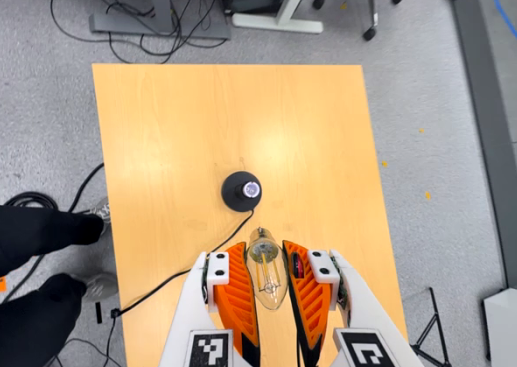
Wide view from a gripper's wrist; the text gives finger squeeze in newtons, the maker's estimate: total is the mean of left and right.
{"total": 22.8, "left": 25.8, "right": 19.8}